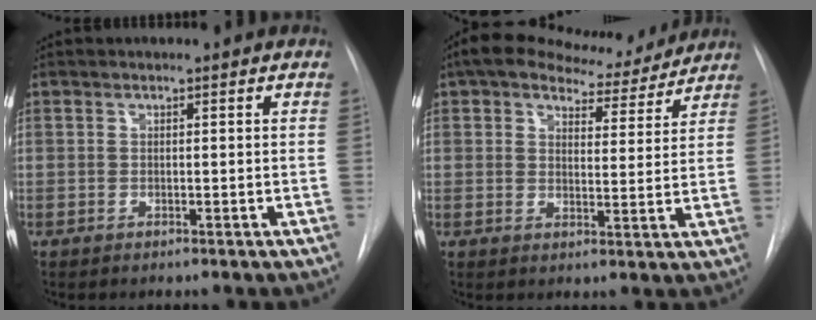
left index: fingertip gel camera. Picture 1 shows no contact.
{"total": 10.7, "force": [9.4, 3.7, 3.5], "torque": [-0.040, 0.010, 0.120]}